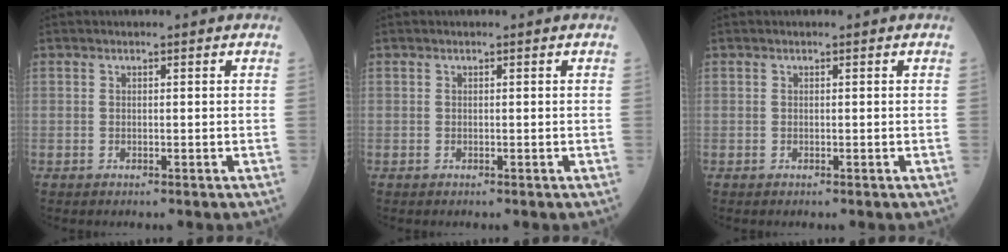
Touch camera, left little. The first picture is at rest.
{"total": 0.0}
{"total": 0.0}